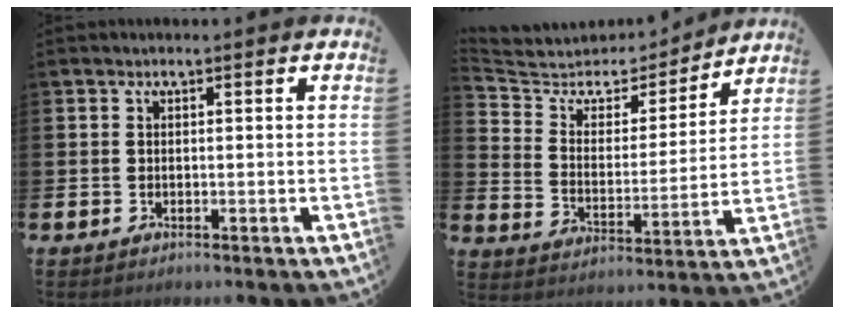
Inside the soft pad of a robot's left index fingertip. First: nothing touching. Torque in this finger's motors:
{"motor_torque": [0.96, -1.18, 0.19, -0.01]}